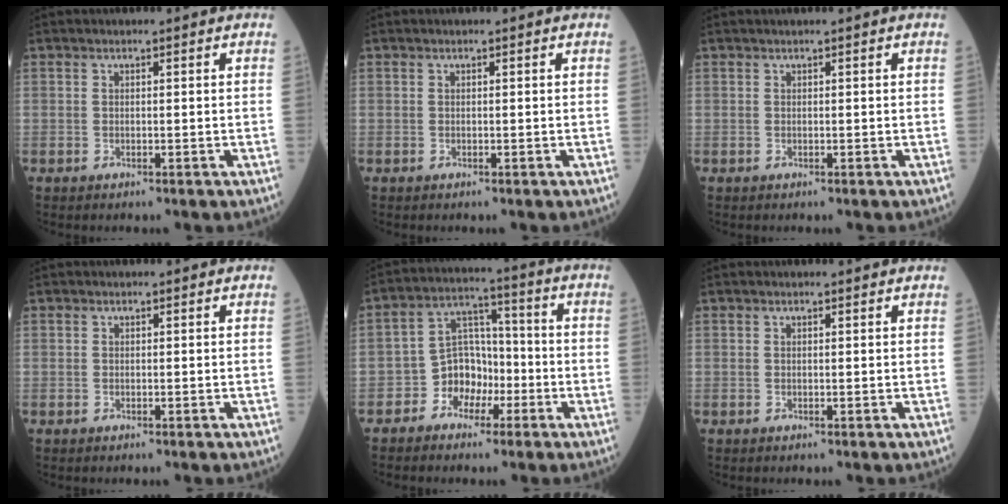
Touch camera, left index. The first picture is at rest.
{"total": 0.0}
{"total": 1.0, "force": [0.8, -0.1, 0.5], "torque": [-0.007, 0.012, 0.018]}
{"total": 0.0}
{"total": 6.9, "force": [-3.2, 5.5, 2.8], "torque": [-0.053, 0.024, -0.056]}
{"total": 0.9, "force": [0.8, 0.0, 0.3], "torque": [-0.014, 0.003, 0.007]}